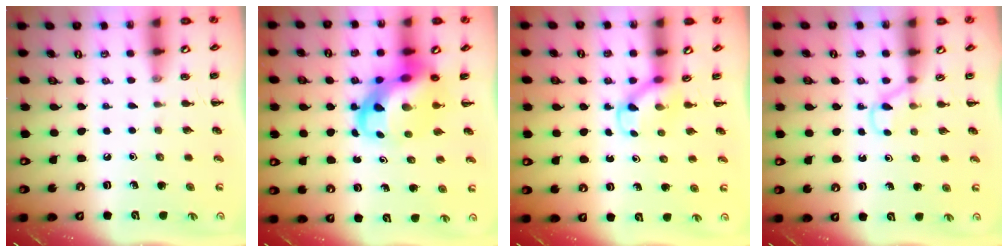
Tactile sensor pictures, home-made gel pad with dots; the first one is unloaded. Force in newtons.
{"total": 8.4, "press": 8.1, "slide": 2.3}
{"total": 3.3, "press": 3.0, "slide": 1.2}
{"total": 3.7, "press": 3.4, "slide": 1.4}